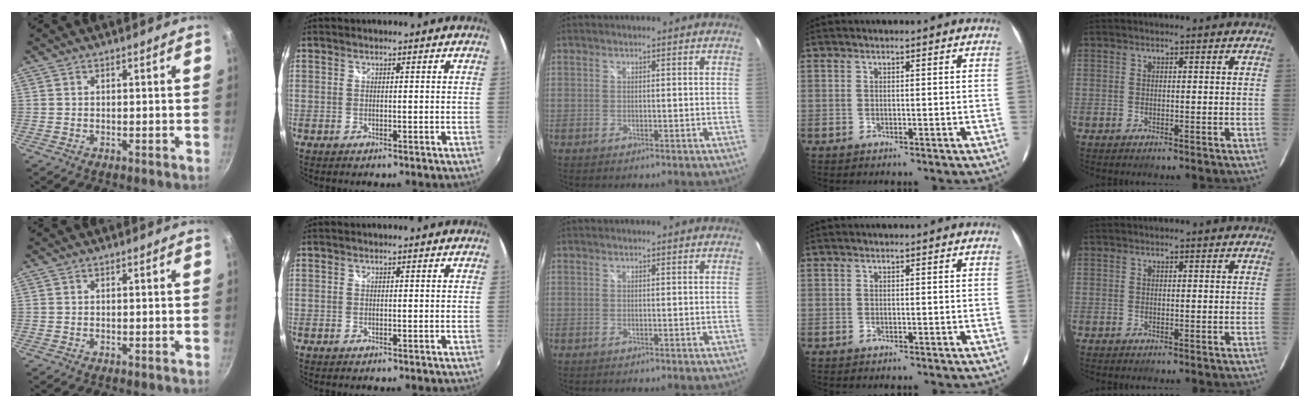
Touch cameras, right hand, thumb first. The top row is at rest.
{}